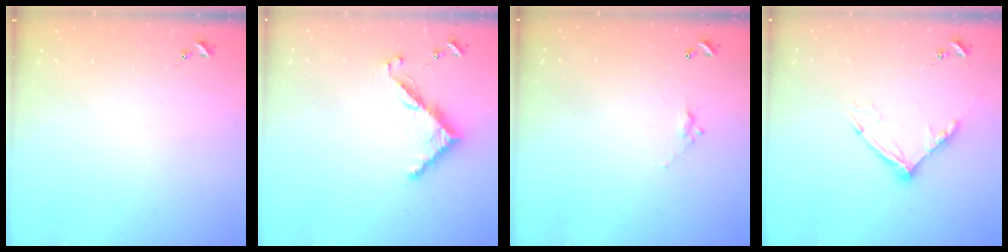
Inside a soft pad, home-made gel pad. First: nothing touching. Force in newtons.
{"total": 7.5, "press": 7.4, "slide": 0.6}
{"total": 4.9, "press": 4.9, "slide": 0.2}
{"total": 12.8, "press": 12.7, "slide": 1.2}